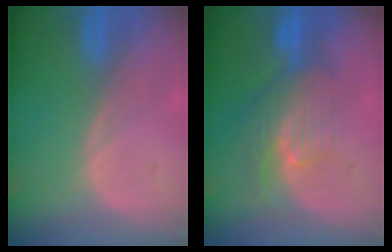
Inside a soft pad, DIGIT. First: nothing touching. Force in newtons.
{"total": 7.9, "press": 7.1, "slide": 3.6}